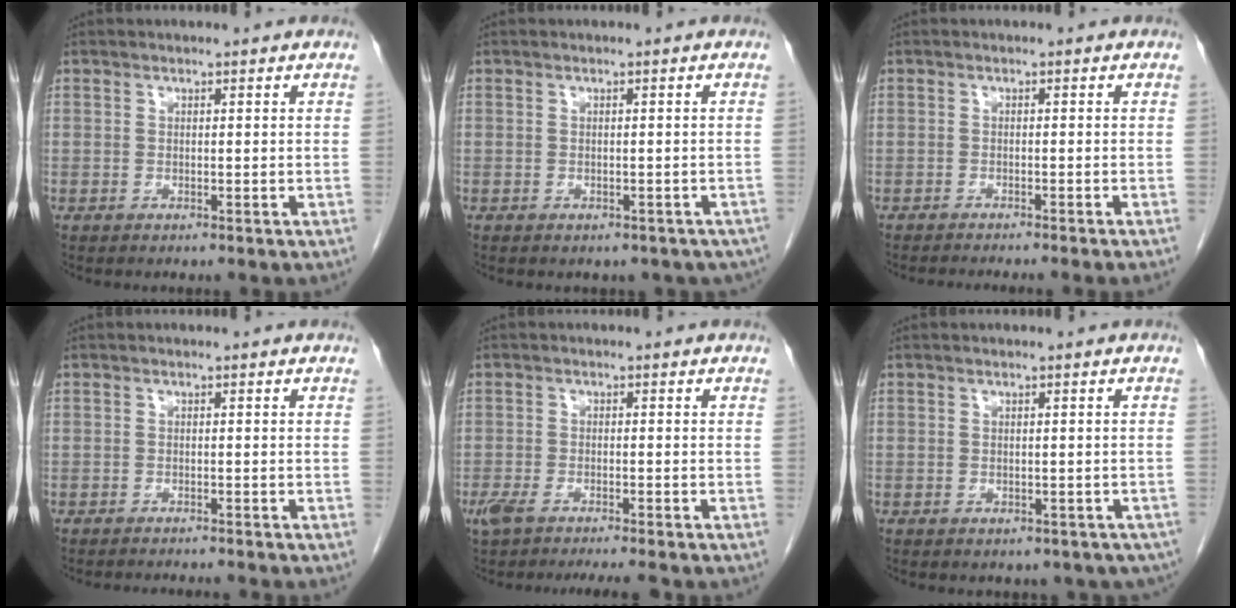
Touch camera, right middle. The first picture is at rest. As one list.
[{"total": 6.2, "force": [-4.8, 3.4, 1.8], "torque": [-0.011, 0.007, -0.045]}, {"total": 6.4, "force": [-5.6, -0.8, 2.8], "torque": [-0.014, -0.008, -0.078]}, {"total": 4.2, "force": [-4.0, -0.4, 1.3], "torque": [-0.011, -0.006, -0.055]}, {"total": 9.0, "force": [-7.3, 1.3, 5.0], "torque": [-0.078, -0.005, -0.111]}, {"total": 7.7, "force": [-5.8, 4.4, 2.3], "torque": [-0.023, 0.003, -0.056]}]